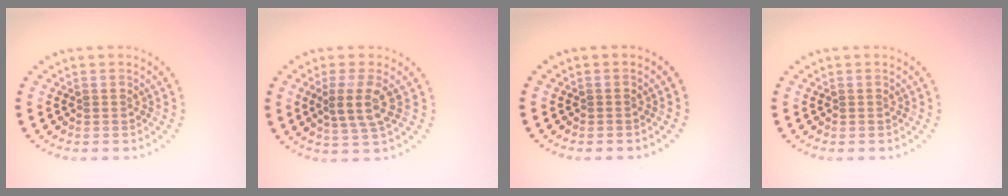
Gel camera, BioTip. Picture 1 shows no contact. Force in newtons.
{"total": 2.8, "press": 2.6, "slide": 1.2}
{"total": 0.0}
{"total": 0.0}